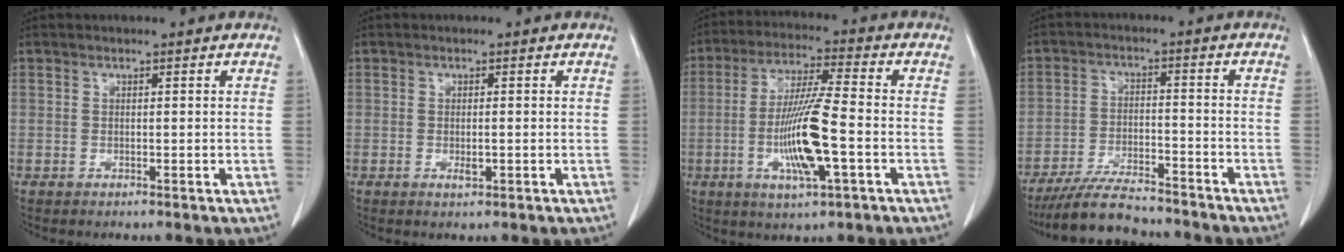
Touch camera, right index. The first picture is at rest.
{"total": 1.4, "force": [-0.3, 0.4, 1.3], "torque": [-0.023, -0.002, 0.000]}
{"total": 12.2, "force": [-2.9, 0.8, 11.8], "torque": [-0.230, -0.008, -0.053]}
{"total": 10.7, "force": [-9.6, 2.0, 4.1], "torque": [-0.069, -0.011, -0.161]}